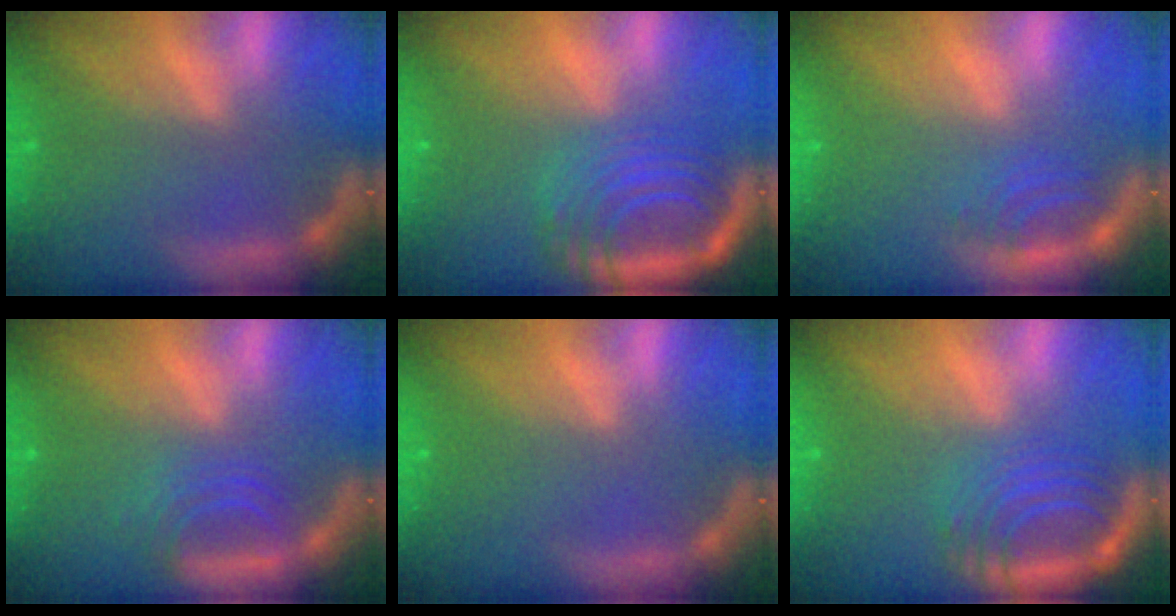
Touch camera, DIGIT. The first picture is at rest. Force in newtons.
{"total": 10.1}
{"total": 2.5}
{"total": 3.5}
{"total": 0.0}
{"total": 7.5}